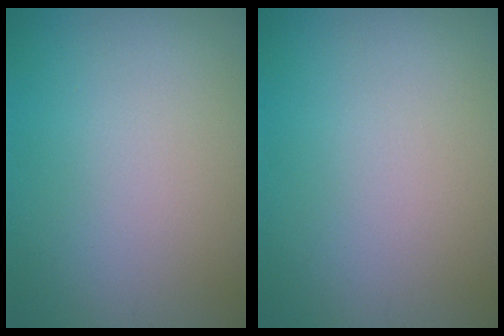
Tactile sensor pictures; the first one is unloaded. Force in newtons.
{"total": 0.0}